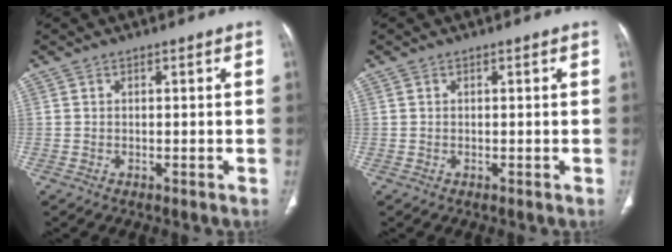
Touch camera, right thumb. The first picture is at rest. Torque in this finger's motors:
{"motor_torque": [0.33, 0.29, 0.07, -0.11, 0.00]}